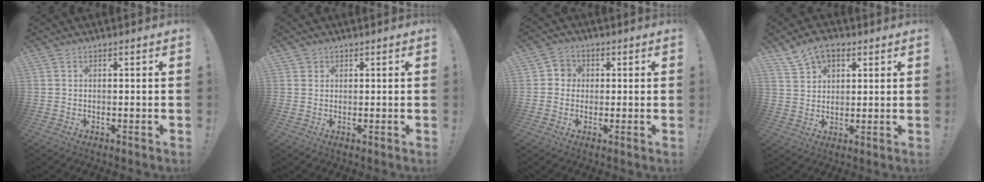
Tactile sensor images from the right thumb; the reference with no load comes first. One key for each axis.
{"total": 1.5, "fx": 0.9, "fy": 1.2, "fz": 0.2, "tx": 0.003, "ty": -0.002, "tz": 0.016}
{"total": 4.0, "fx": -0.4, "fy": 3.8, "fz": 1.1, "tx": -0.011, "ty": 0.008, "tz": -0.009}
{"total": 8.2, "fx": 5.2, "fy": 5.2, "fz": 3.6, "tx": -0.058, "ty": -0.021, "tz": 0.099}